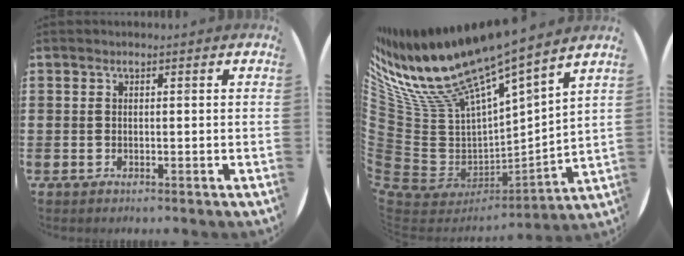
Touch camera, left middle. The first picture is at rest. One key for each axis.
{"total": 14.2, "fx": 12.7, "fy": 2.8, "fz": 5.8, "tx": -0.162, "ty": -0.104, "tz": 0.220}